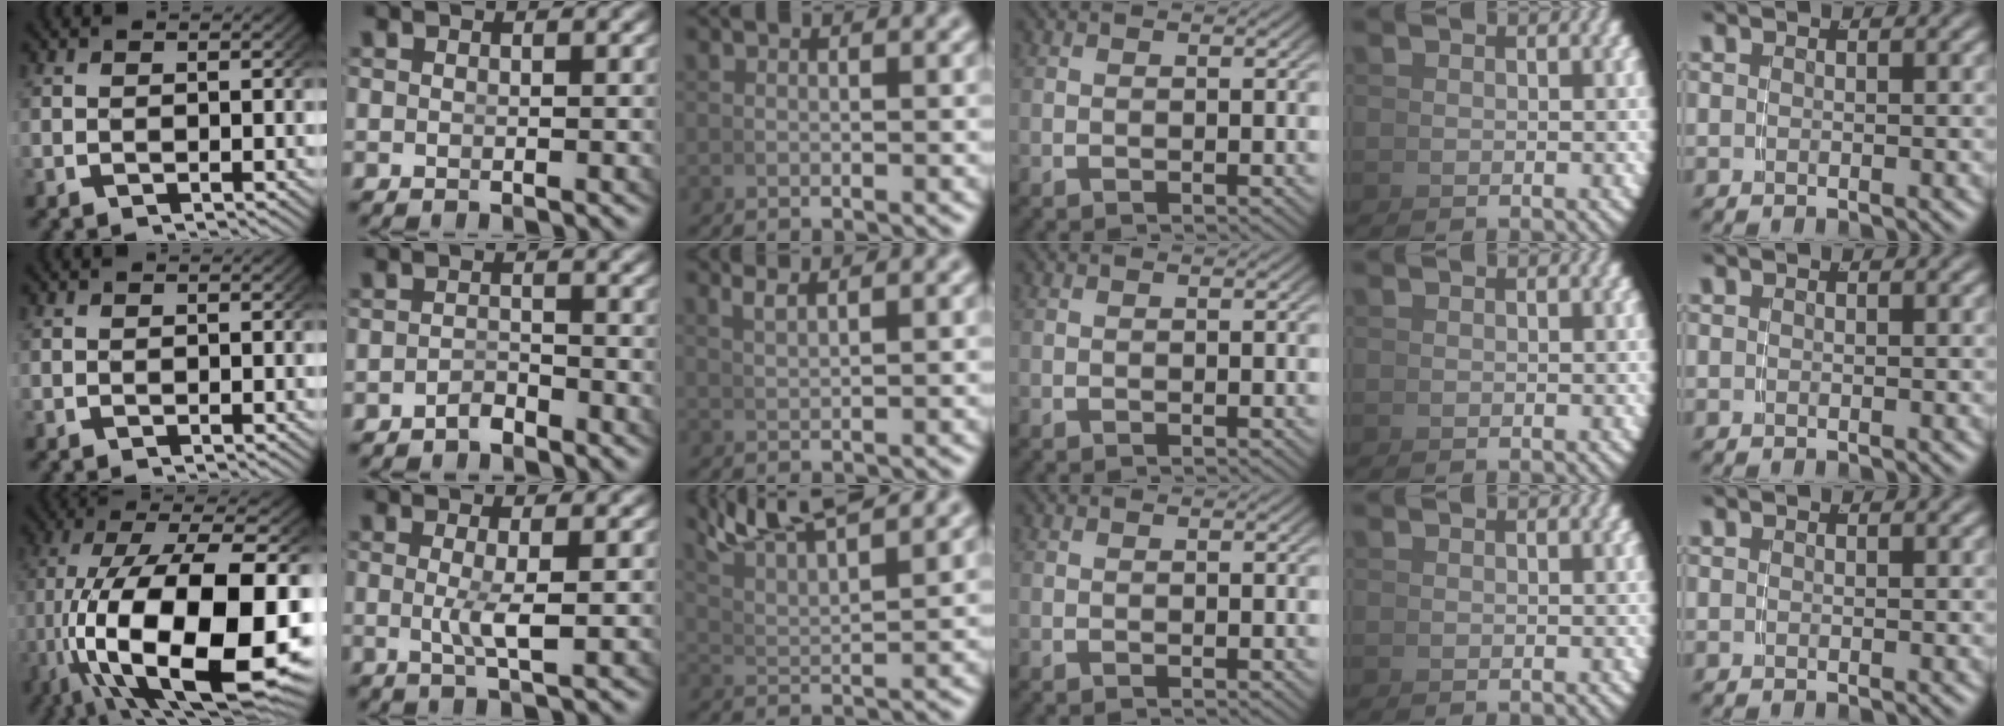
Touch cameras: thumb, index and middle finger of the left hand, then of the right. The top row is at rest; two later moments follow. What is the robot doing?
{"motion": "grasp_and_lifting", "object": "whiteboard"}